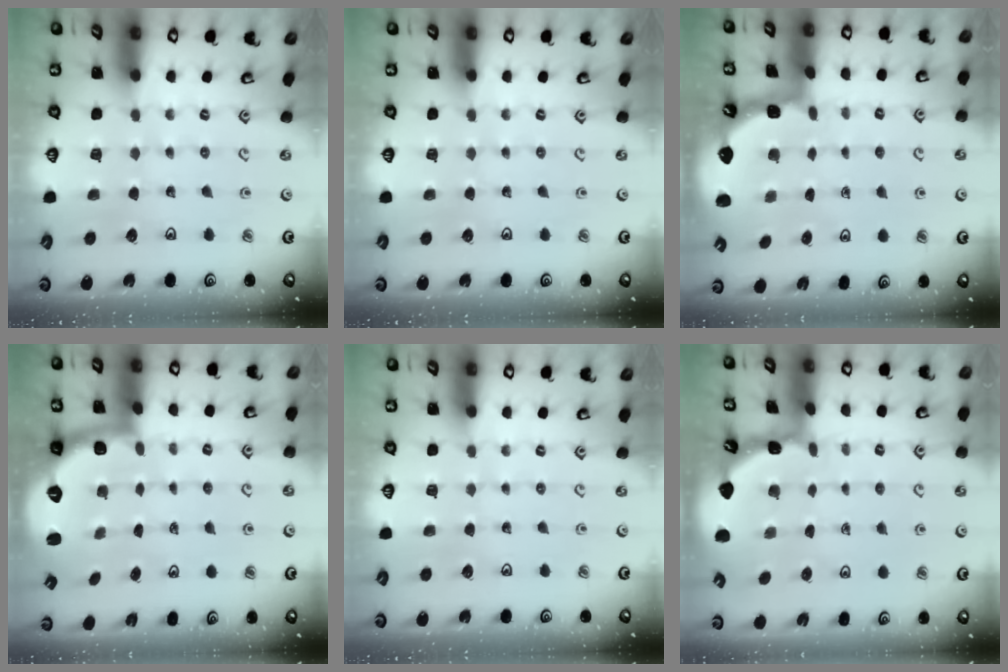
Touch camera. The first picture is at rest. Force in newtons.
{"total": 0.0}
{"total": 1.4, "press": 1.4, "slide": 0.1}
{"total": 2.7, "press": 1.6, "slide": 2.1}
{"total": 0.0}
{"total": 1.8, "press": 1.8, "slide": 0.1}